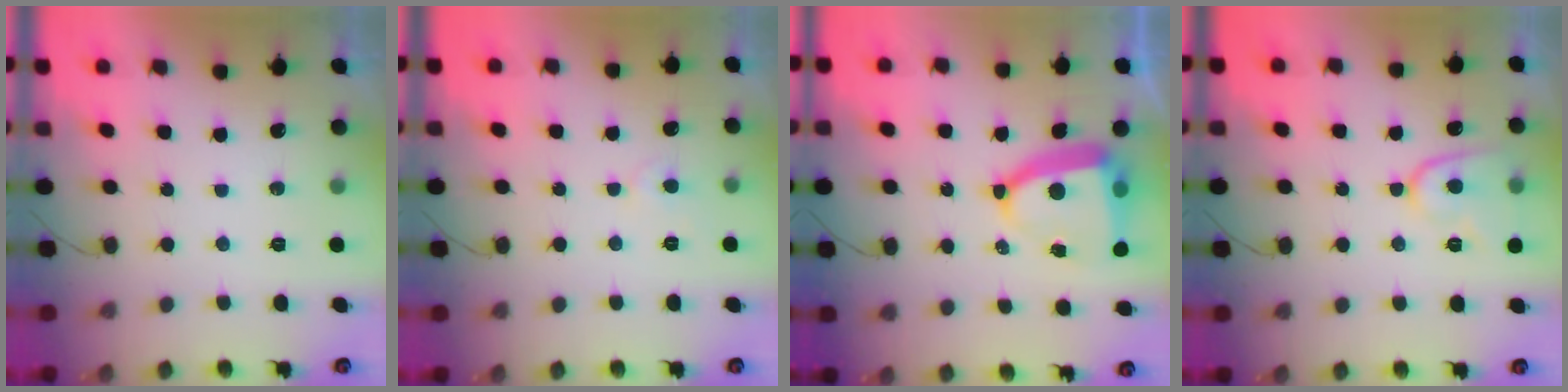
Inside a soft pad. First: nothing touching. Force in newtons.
{"total": 4.2, "press": 4.1, "slide": 0.4}
{"total": 12.1, "press": 12.0, "slide": 1.5}
{"total": 9.9, "press": 9.9, "slide": 0.9}